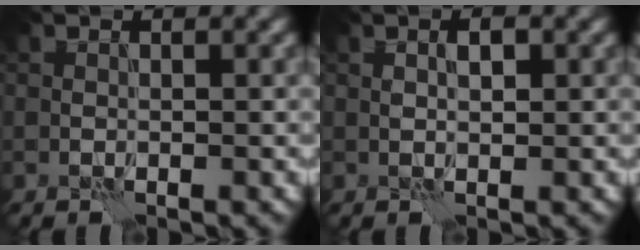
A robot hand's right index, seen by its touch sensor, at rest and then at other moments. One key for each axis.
{"total": 1.5, "fx": 0.4, "fy": 0.7, "fz": 1.3, "tx": -0.023, "ty": 0.003, "tz": 0.005}